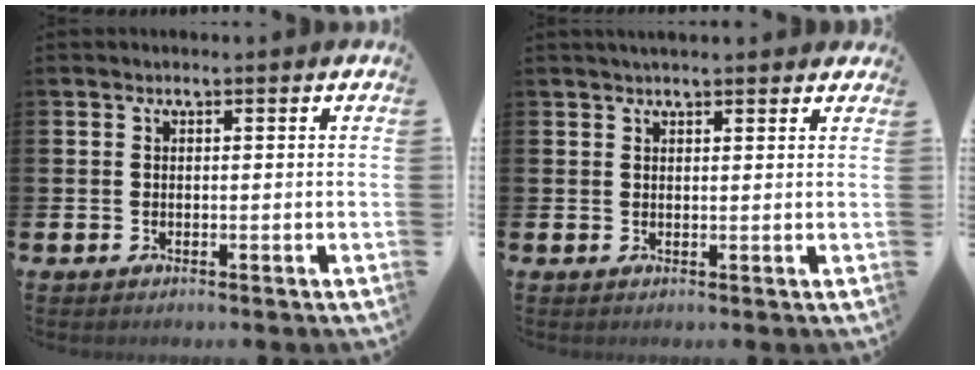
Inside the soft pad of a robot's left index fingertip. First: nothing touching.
{"total": 1.9, "force": [1.8, 0.3, 0.5], "torque": [0.000, -0.004, 0.030]}